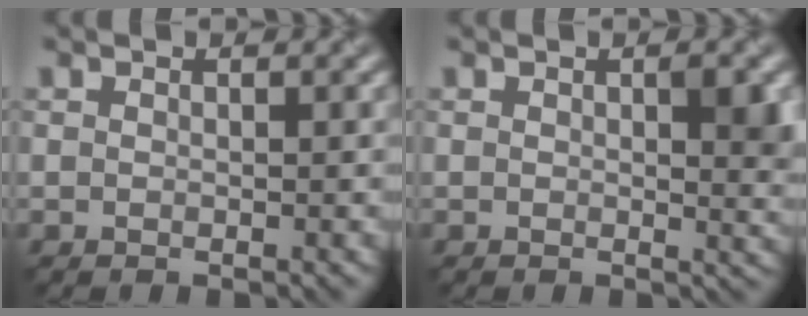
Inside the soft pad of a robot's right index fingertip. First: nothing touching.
{"total": 2.9, "force": [0.4, 1.2, 2.6], "torque": [-0.032, -0.004, 0.009]}